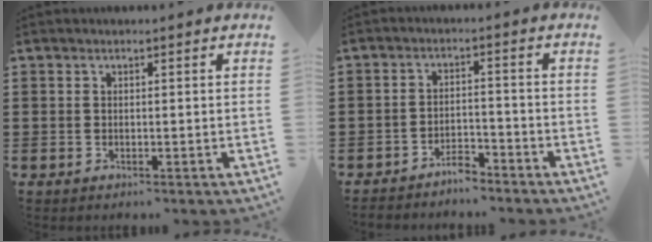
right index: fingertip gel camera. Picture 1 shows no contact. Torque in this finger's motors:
{"motor_torque": [-0.47, 0.10, -0.95, -0.21]}